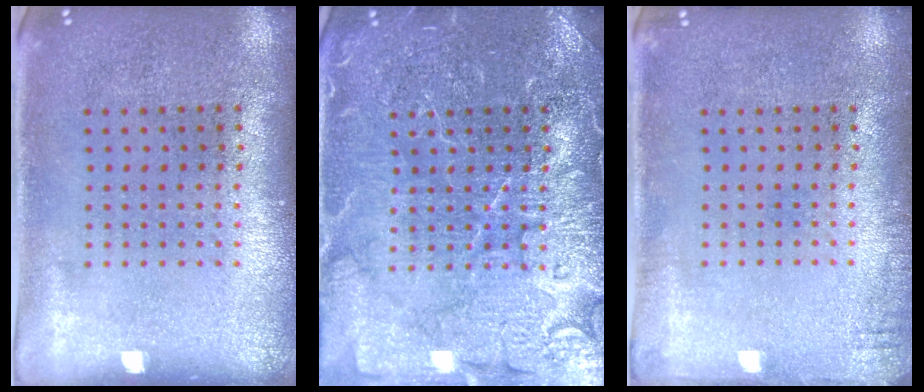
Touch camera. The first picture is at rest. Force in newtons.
{"total": 7.1, "press": 7.0, "slide": 1.0}
{"total": 1.3, "press": 1.3, "slide": 0.1}